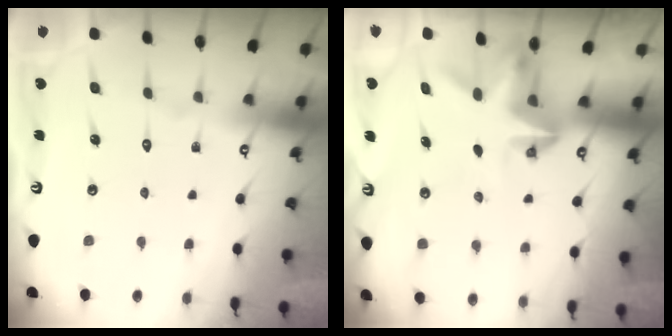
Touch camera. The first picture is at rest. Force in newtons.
{"total": 3.2, "press": 3.2, "slide": 0.1}